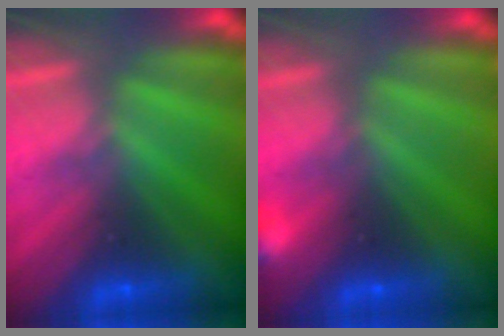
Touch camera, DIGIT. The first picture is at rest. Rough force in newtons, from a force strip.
{"total": 3.3}